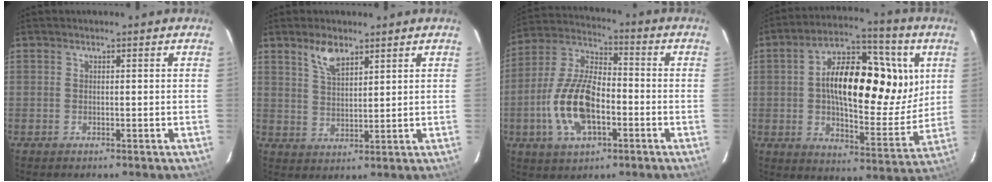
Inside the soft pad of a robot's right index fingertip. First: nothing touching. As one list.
[{"total": 5.4, "force": [3.8, 2.2, 3.2], "torque": [-0.057, 0.000, 0.074]}, {"total": 16.2, "force": [-4.6, 8.0, 13.3], "torque": [-0.276, 0.007, -0.084]}, {"total": 21.3, "force": [5.0, 10.0, 18.2], "torque": [-0.295, 0.019, 0.071]}]